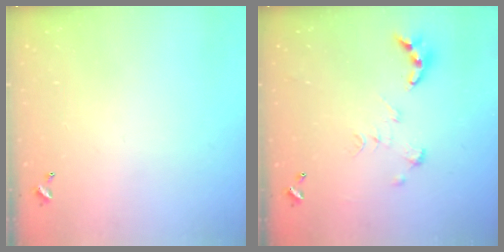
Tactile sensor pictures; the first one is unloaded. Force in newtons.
{"total": 0.0}